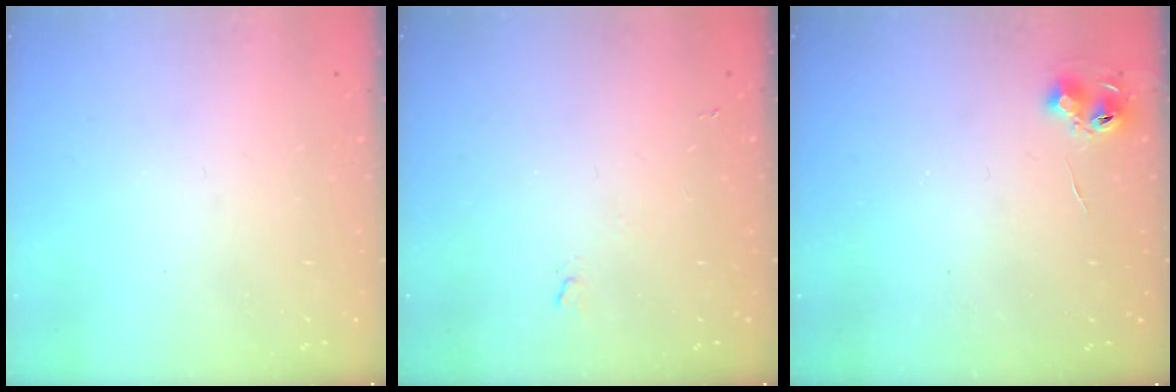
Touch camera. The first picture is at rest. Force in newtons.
{"total": 5.0, "press": 4.9, "slide": 0.8}
{"total": 5.7, "press": 5.7, "slide": 0.6}